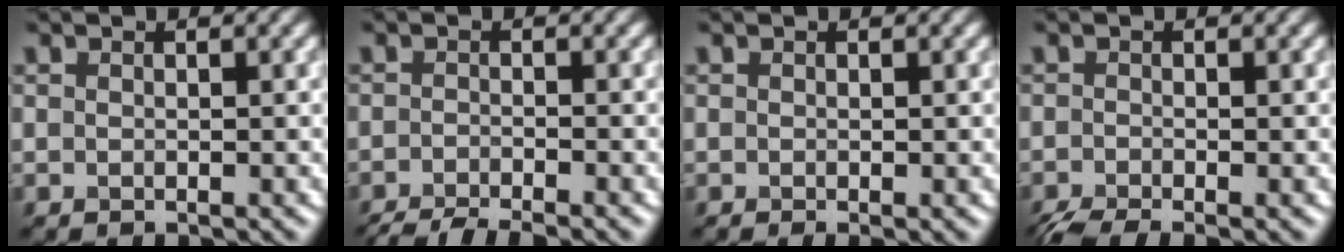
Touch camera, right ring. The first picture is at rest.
{"total": 4.6, "force": [-3.9, 0.6, 2.4], "torque": [-0.039, -0.011, -0.070]}
{"total": 0.7, "force": [-0.2, 0.1, 0.7], "torque": [-0.011, -0.007, -0.004]}
{"total": 3.2, "force": [-2.5, 0.5, 1.9], "torque": [-0.034, -0.012, -0.052]}